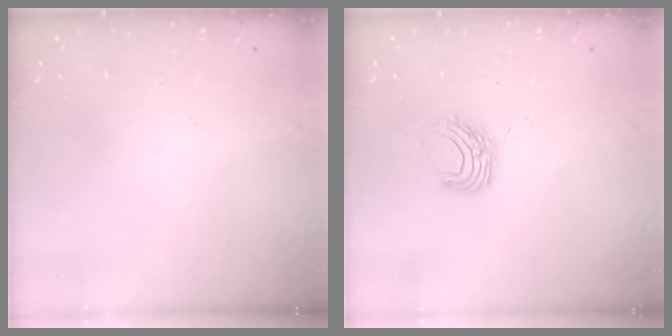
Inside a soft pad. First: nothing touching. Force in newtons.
{"total": 6.9, "press": 6.9, "slide": 0.6}